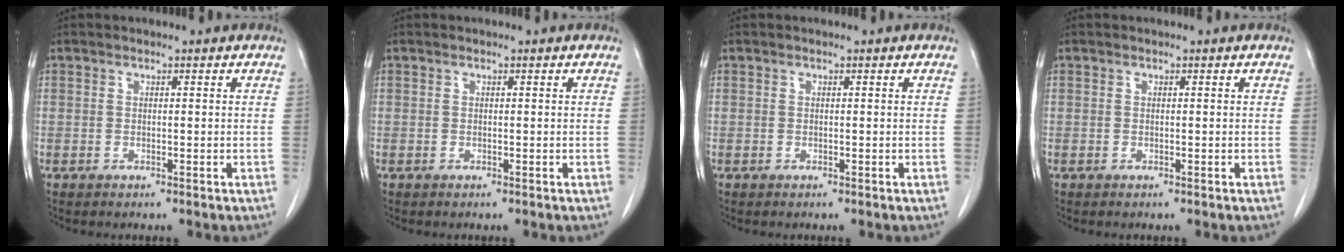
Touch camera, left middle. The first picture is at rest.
{"total": 0.0}
{"total": 0.0}
{"total": 0.0}